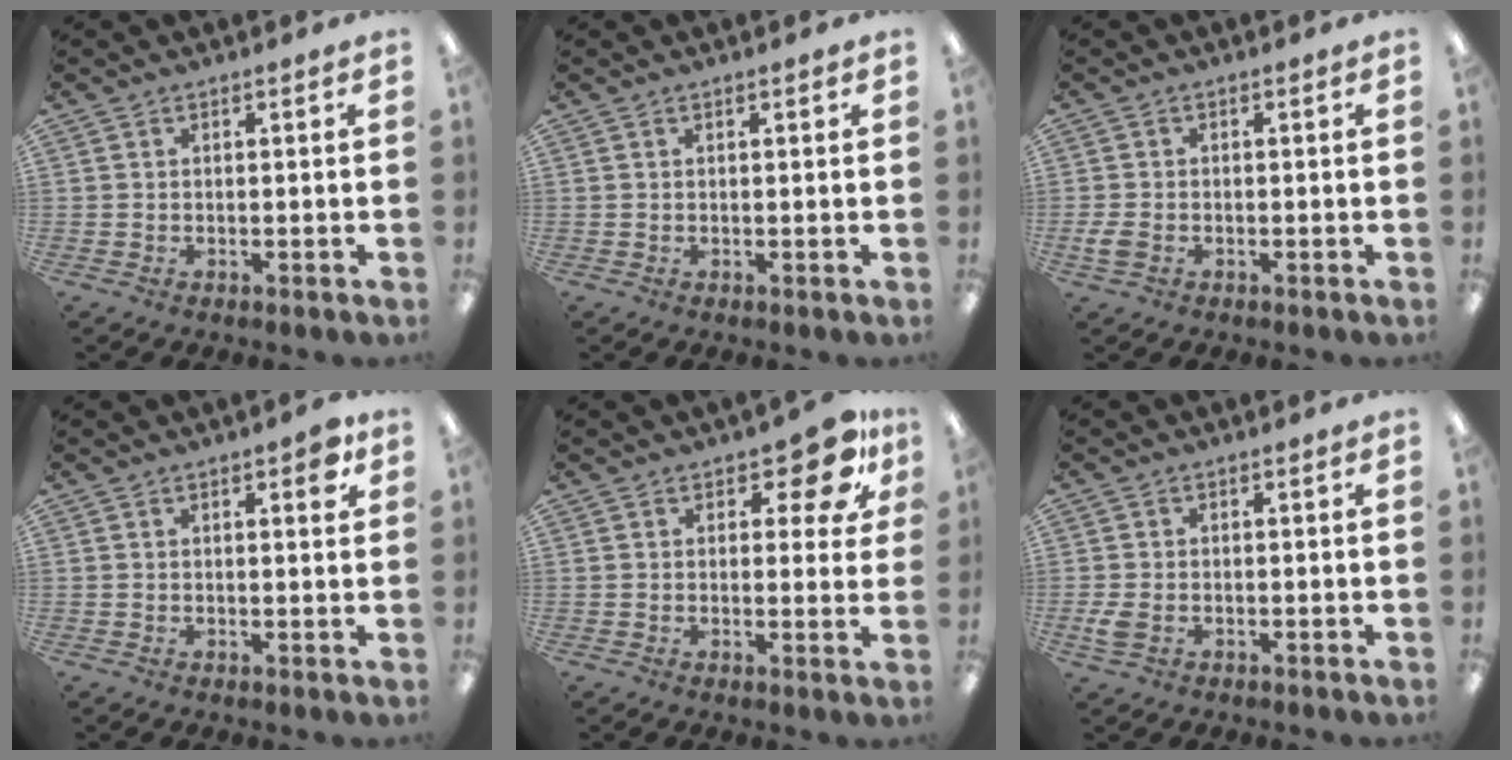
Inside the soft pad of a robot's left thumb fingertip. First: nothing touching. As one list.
[{"total": 0.6, "force": [0.3, 0.1, 0.5], "torque": [-0.009, 0.002, 0.005]}, {"total": 3.1, "force": [-1.1, 1.9, 2.2], "torque": [-0.056, -0.001, -0.024]}, {"total": 3.9, "force": [2.0, 1.4, 3.0], "torque": [-0.040, -0.005, 0.028]}, {"total": 9.4, "force": [5.1, 4.2, 6.8], "torque": [-0.078, -0.019, 0.084]}, {"total": 3.4, "force": [-0.8, 2.1, 2.5], "torque": [-0.062, -0.002, -0.018]}]